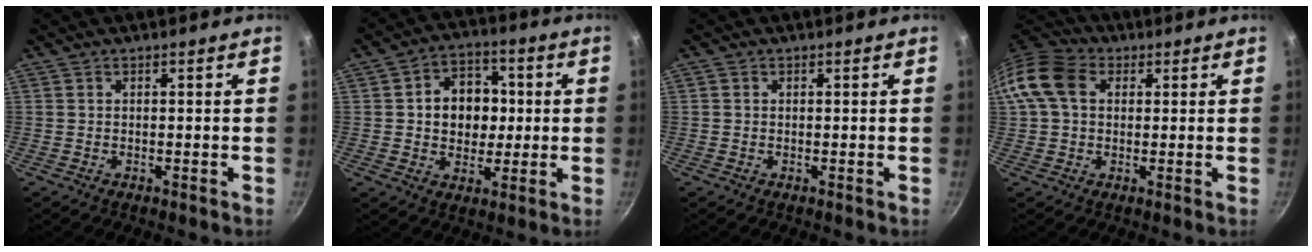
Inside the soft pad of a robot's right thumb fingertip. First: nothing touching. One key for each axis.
{"total": 11.3, "fx": 1.0, "fy": 9.0, "fz": 6.7, "tx": -0.060, "ty": 0.008, "tz": 0.012}
{"total": 0.5, "fx": 0.1, "fy": 0.5, "fz": 0.1, "tx": 0.000, "ty": 0.003, "tz": -0.001}
{"total": 10.7, "fx": 2.4, "fy": 8.0, "fz": 6.7, "tx": -0.115, "ty": 0.021, "tz": 0.026}